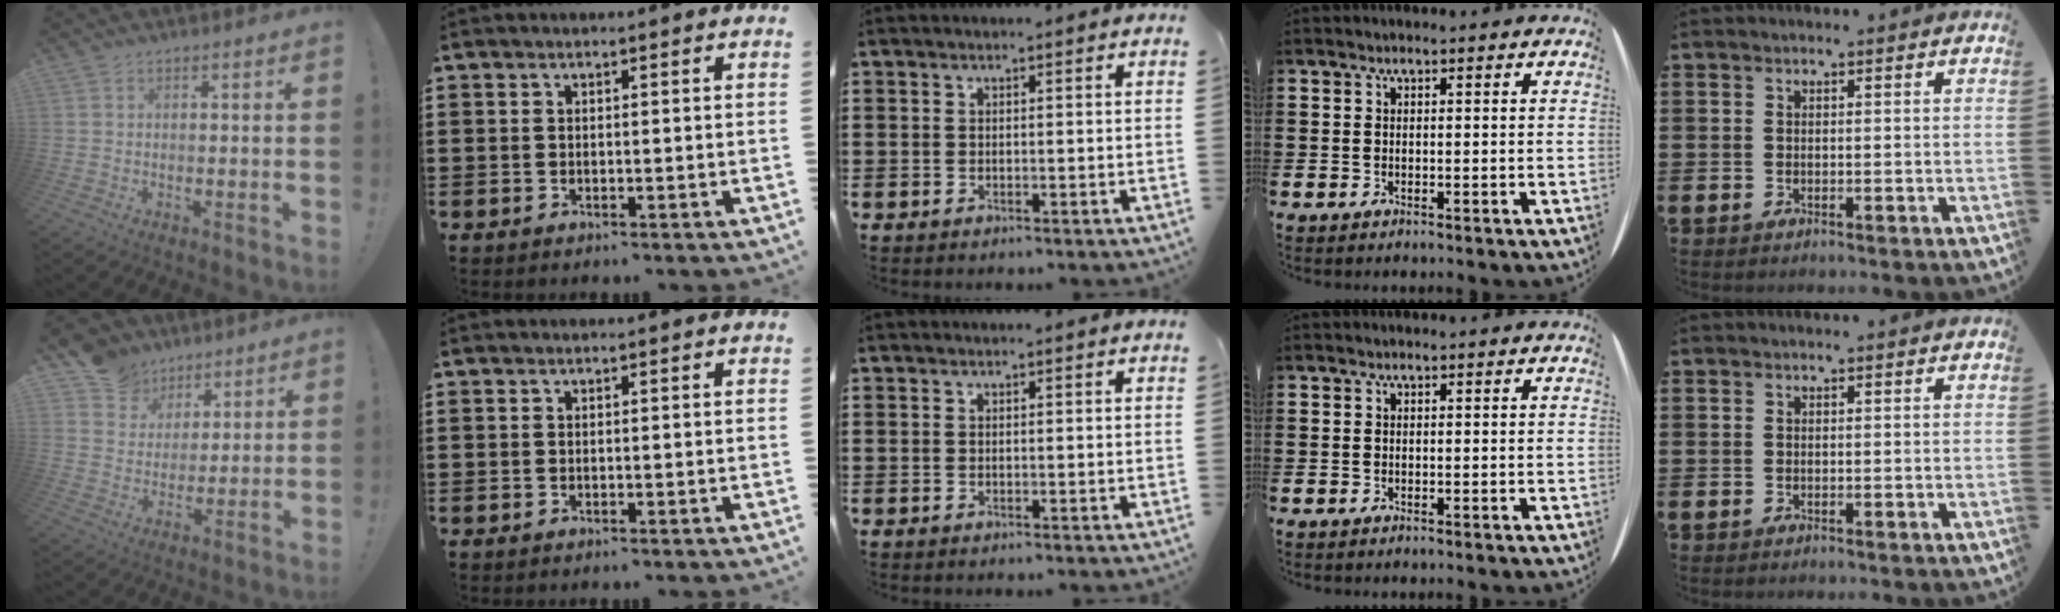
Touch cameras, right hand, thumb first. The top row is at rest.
{"thumb": {"total": 10.2, "force": [6.7, 7.5, 1.5], "torque": [-0.034, -0.046, 0.137]}}